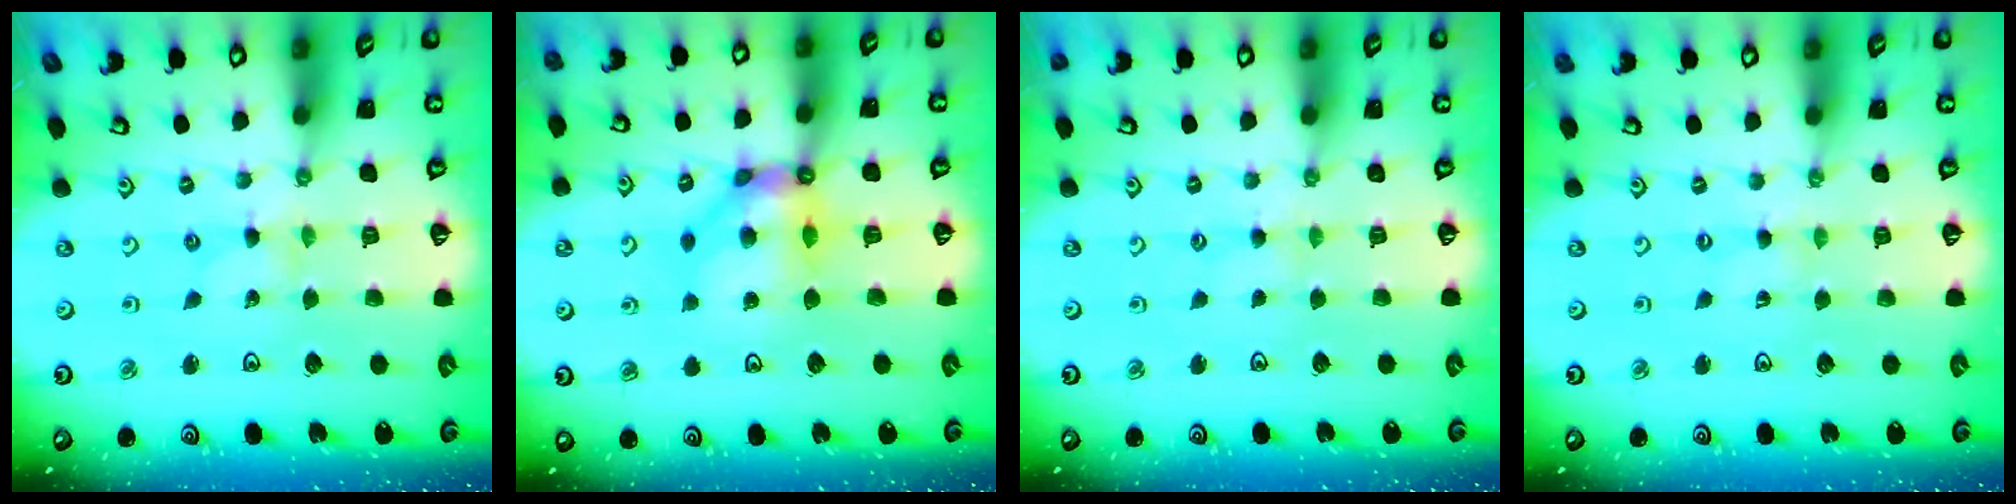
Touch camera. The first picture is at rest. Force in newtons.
{"total": 10.3, "press": 10.3, "slide": 1.0}
{"total": 1.3, "press": 1.2, "slide": 0.3}
{"total": 0.0}